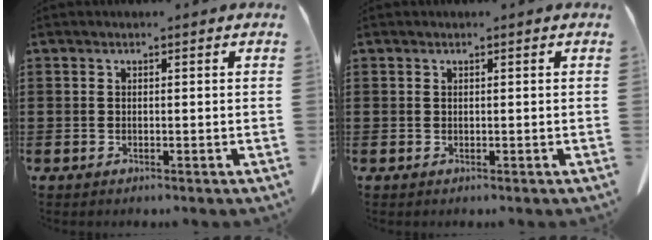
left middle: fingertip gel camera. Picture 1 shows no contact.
{"total": 0.0}